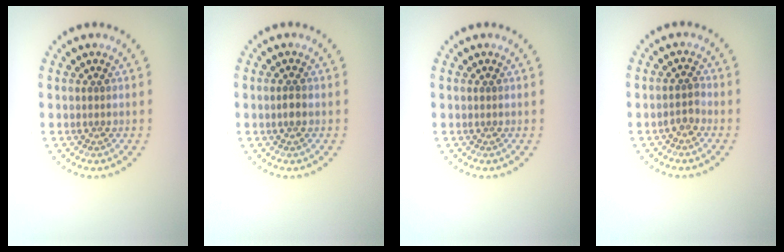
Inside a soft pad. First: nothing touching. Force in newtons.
{"total": 1.1, "press": 1.0, "slide": 0.4}
{"total": 0.0}
{"total": 1.4, "press": 1.2, "slide": 0.7}